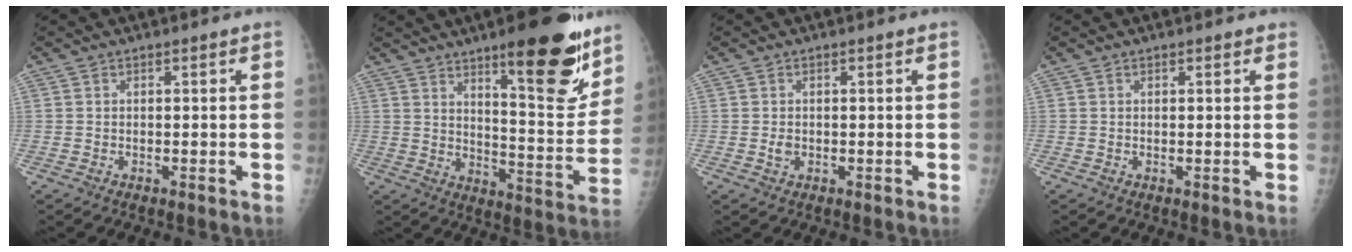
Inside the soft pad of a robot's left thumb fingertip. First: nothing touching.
{"total": 18.7, "force": [11.7, 4.6, 13.8], "torque": [-0.148, -0.081, 0.175]}
{"total": 1.3, "force": [-0.1, 1.0, 0.9], "torque": [-0.013, 0.000, -0.001]}
{"total": 0.9, "force": [0.7, 0.4, 0.4], "torque": [-0.004, -0.003, 0.005]}